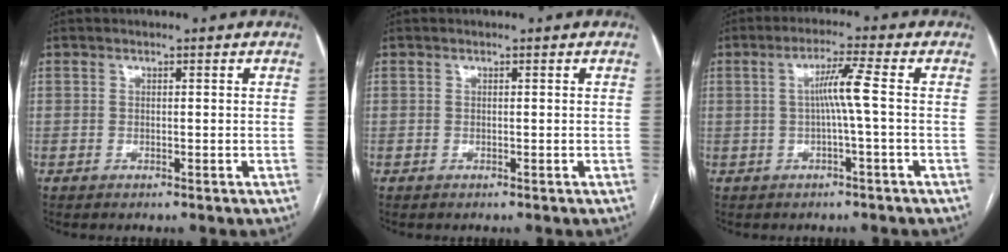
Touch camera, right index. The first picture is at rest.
{"total": 0.0}
{"total": 4.8, "force": [-0.1, -0.9, 4.7], "torque": [-0.083, 0.010, 0.001]}